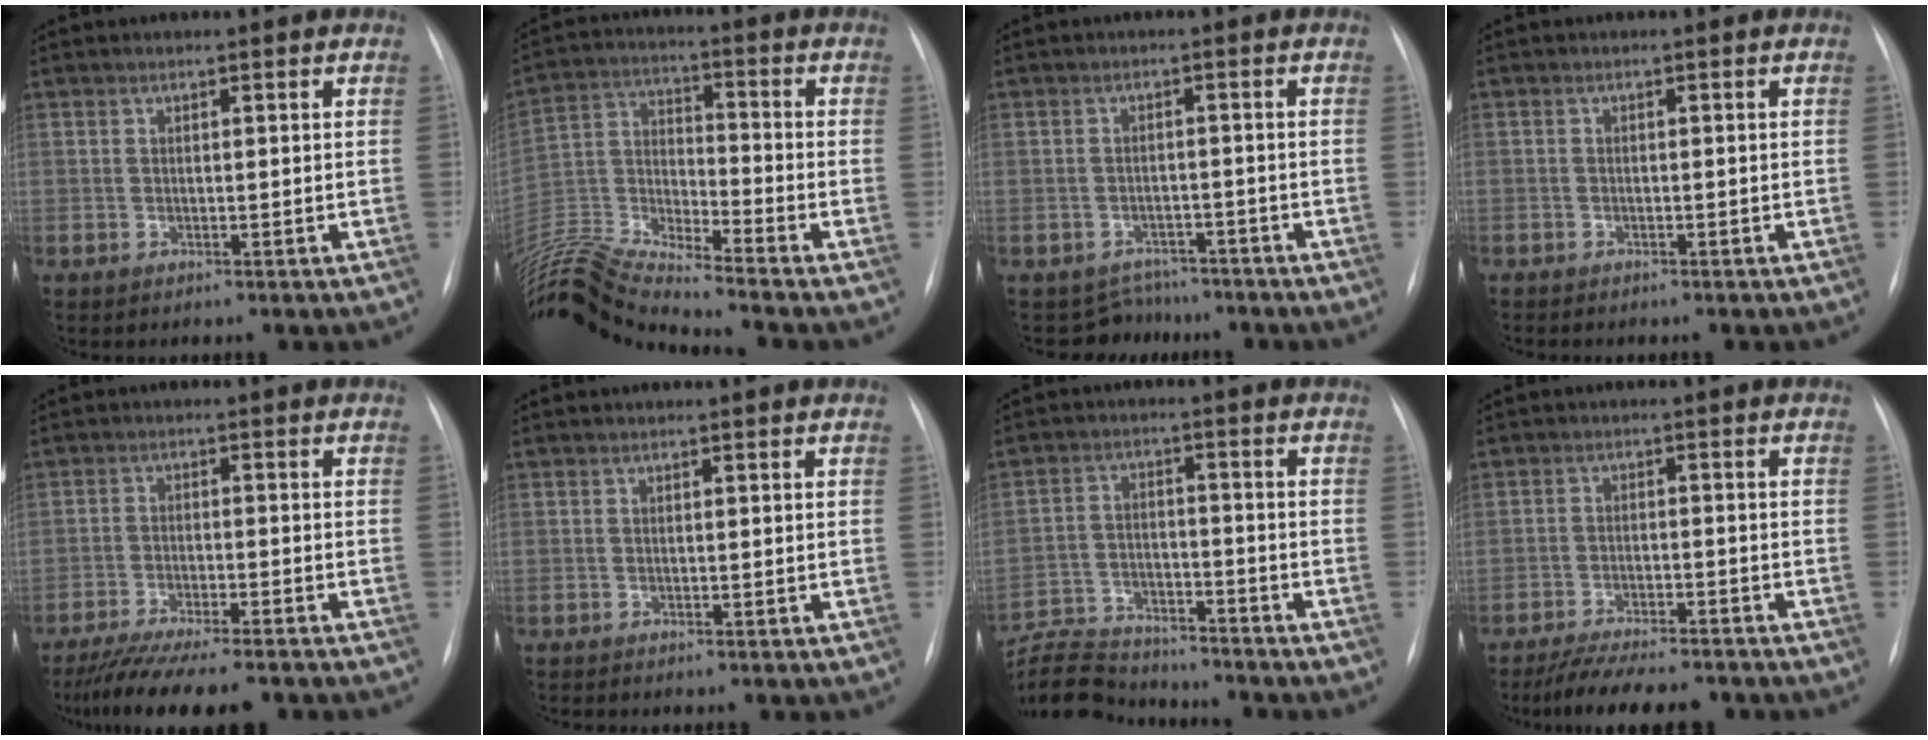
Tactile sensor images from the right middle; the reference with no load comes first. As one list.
[{"total": 14.7, "force": [-14.0, -1.6, 4.2], "torque": [-0.091, 0.018, -0.267]}, {"total": 4.5, "force": [-3.9, 1.8, -1.2], "torque": [0.018, 0.017, -0.058]}, {"total": 1.5, "force": [-1.3, 0.7, 0.5], "torque": [-0.008, 0.002, -0.017]}, {"total": 12.4, "force": [-10.5, 1.2, 6.4], "torque": [-0.098, -0.023, -0.160]}, {"total": 0.0}, {"total": 11.7, "force": [-11.4, 1.9, 2.3], "torque": [-0.048, 0.013, -0.192]}, {"total": 11.2, "force": [-9.9, 2.1, 4.9], "torque": [-0.075, -0.005, -0.146]}]